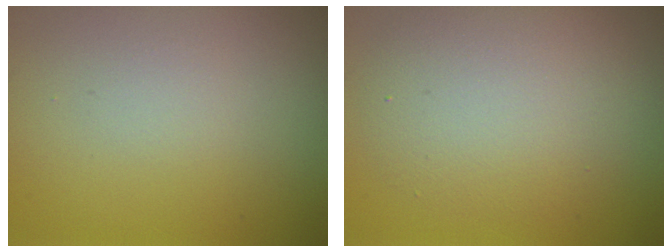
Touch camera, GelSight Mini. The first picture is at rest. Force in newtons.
{"total": 5.7, "press": 5.7, "slide": 0.1}